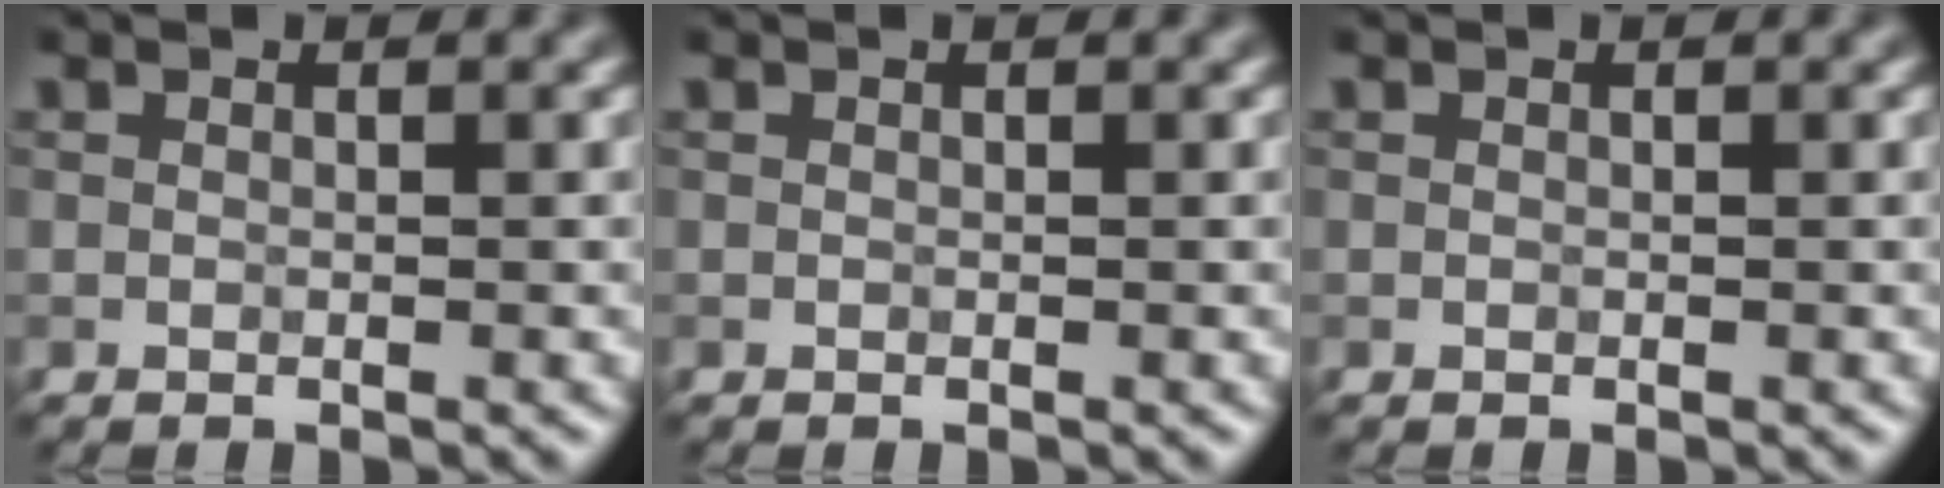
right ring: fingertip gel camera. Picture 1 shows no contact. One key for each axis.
{"total": 0.0}
{"total": 0.0}